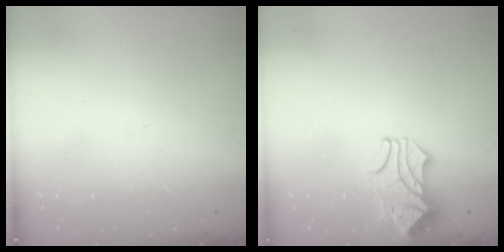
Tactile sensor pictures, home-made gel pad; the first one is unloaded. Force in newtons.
{"total": 2.0, "press": 1.6, "slide": 1.1}